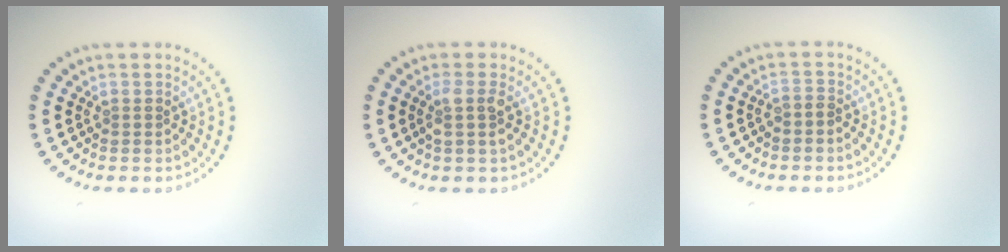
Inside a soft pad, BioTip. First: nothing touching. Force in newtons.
{"total": 1.8, "press": 1.5, "slide": 1.0}
{"total": 0.7, "press": 0.4, "slide": 0.6}